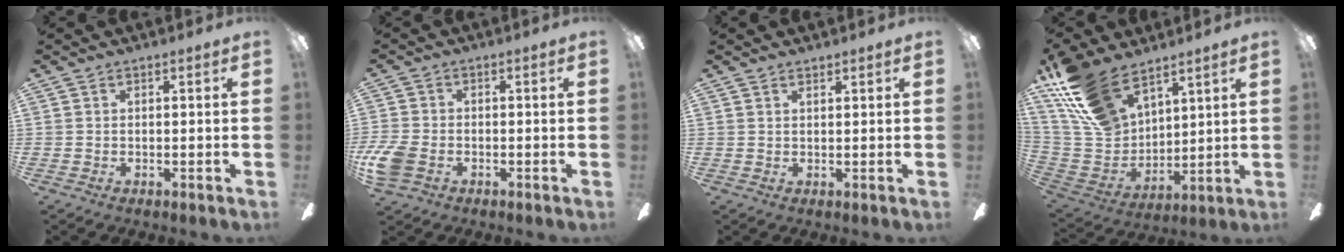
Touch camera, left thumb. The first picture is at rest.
{"total": 6.2, "force": [-2.3, 4.4, 3.9], "torque": [-0.097, 0.003, -0.042]}
{"total": 0.9, "force": [0.9, 0.2, 0.0], "torque": [-0.001, -0.003, 0.018]}
{"total": 18.3, "force": [13.2, 9.3, 8.7], "torque": [-0.214, -0.064, 0.250]}